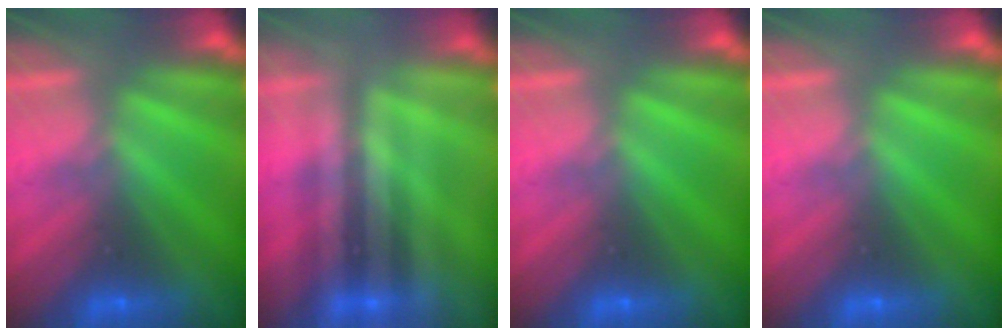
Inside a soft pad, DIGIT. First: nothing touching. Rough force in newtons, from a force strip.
{"total": 1.9}
{"total": 0.0}
{"total": 0.0}